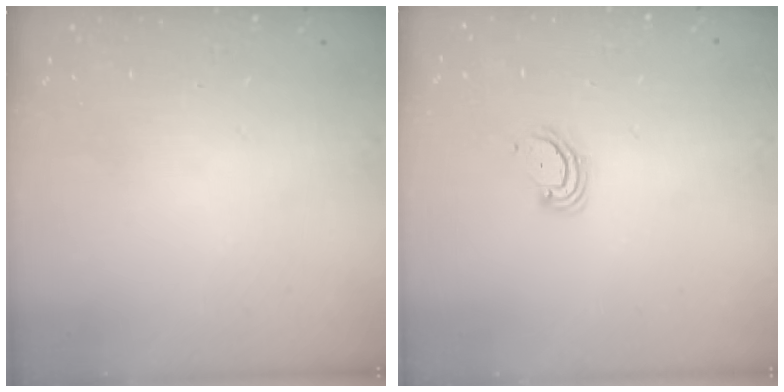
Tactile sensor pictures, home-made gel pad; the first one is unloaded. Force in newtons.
{"total": 3.3, "press": 3.3, "slide": 0.4}